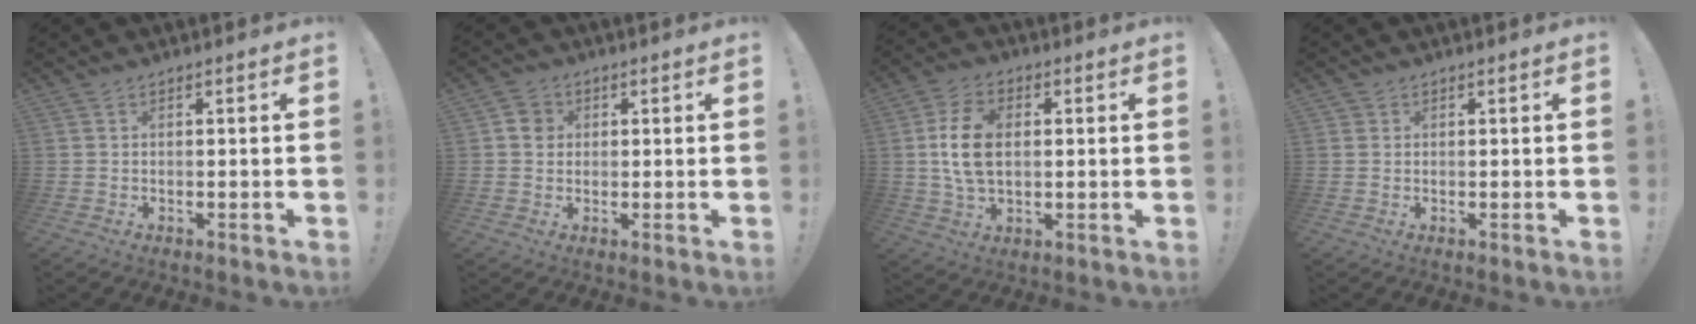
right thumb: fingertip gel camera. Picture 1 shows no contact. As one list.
[{"total": 4.7, "force": [0.8, 4.4, 1.5], "torque": [-0.016, 0.006, 0.015]}, {"total": 12.0, "force": [1.1, 7.7, 9.1], "torque": [-0.170, 0.001, 0.020]}, {"total": 1.1, "force": [0.6, 0.9, 0.1], "torque": [-0.005, 0.002, 0.012]}]